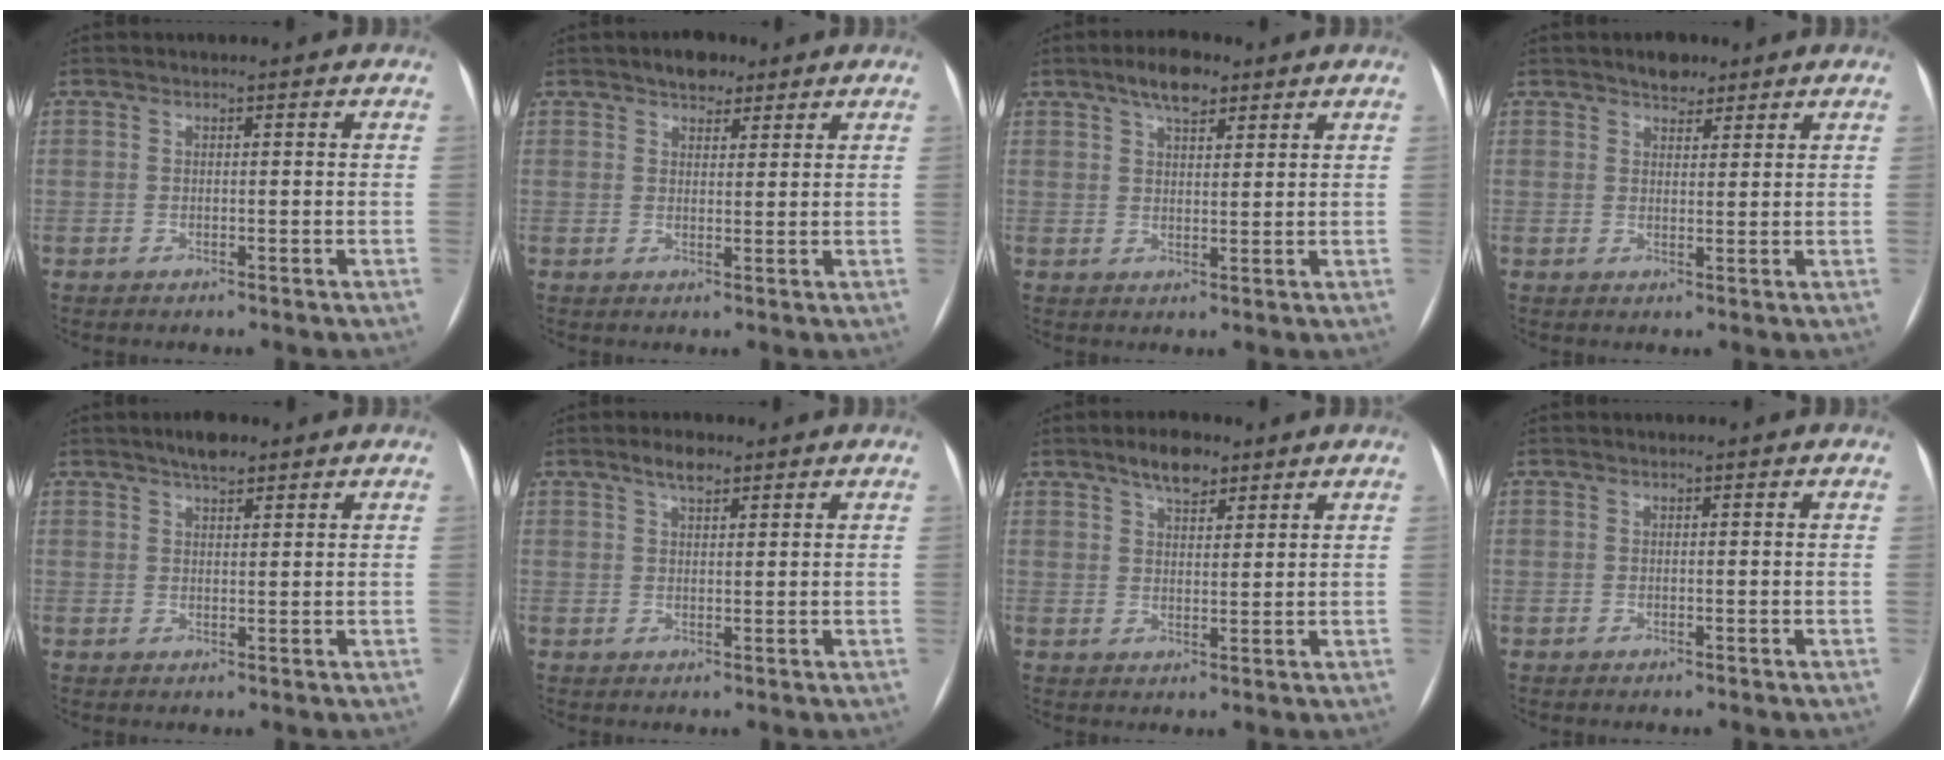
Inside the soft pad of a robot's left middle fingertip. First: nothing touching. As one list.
[{"total": 3.8, "force": [2.7, 2.0, 1.6], "torque": [-0.024, 0.009, 0.043]}, {"total": 5.5, "force": [3.7, 2.0, 3.5], "torque": [-0.062, 0.013, 0.061]}, {"total": 3.2, "force": [2.5, 1.7, 1.2], "torque": [-0.017, 0.005, 0.038]}, {"total": 3.5, "force": [2.7, 1.1, 2.0], "torque": [-0.037, 0.008, 0.043]}, {"total": 3.0, "force": [2.1, 1.1, 1.9], "torque": [-0.037, 0.008, 0.037]}, {"total": 5.1, "force": [3.6, 2.0, 2.9], "torque": [-0.050, 0.009, 0.060]}, {"total": 0.0}]